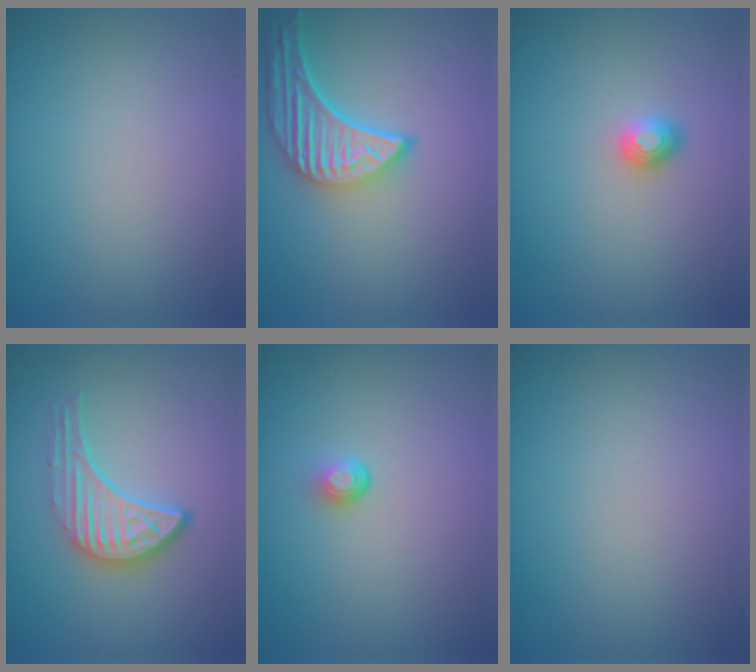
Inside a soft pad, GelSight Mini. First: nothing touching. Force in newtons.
{"total": 5.2, "press": 4.2, "slide": 3.2}
{"total": 1.2, "press": 1.1, "slide": 0.3}
{"total": 3.5, "press": 2.9, "slide": 2.0}
{"total": 1.0, "press": 0.6, "slide": 0.8}
{"total": 0.0}